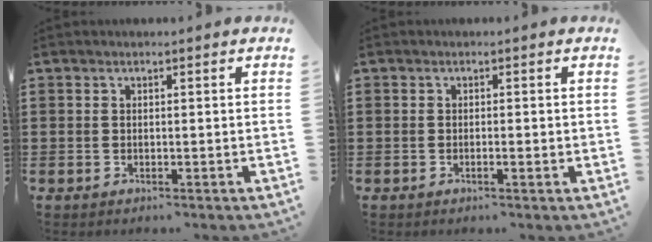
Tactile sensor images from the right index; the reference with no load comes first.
{"total": 0.8, "force": [-0.2, 0.1, 0.7], "torque": [-0.013, -0.002, -0.003]}